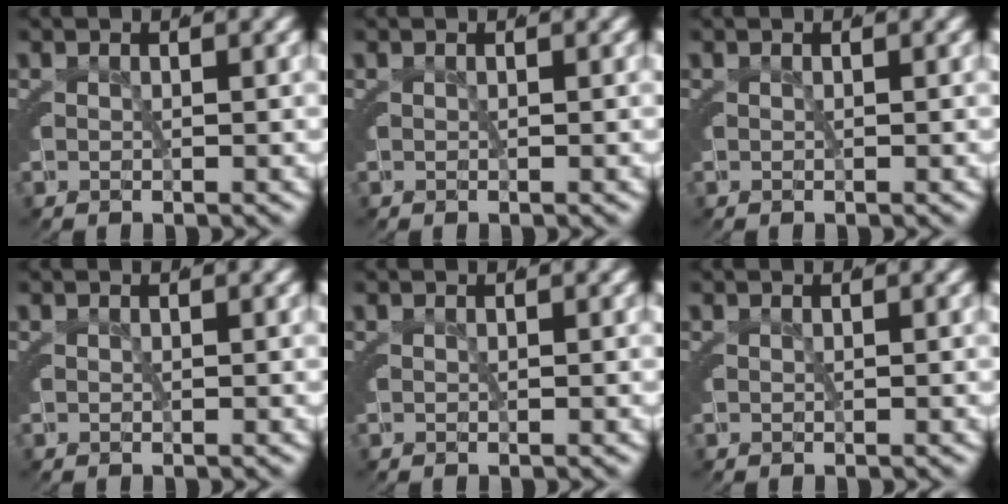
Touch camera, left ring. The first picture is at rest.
{"total": 0.0}
{"total": 0.0}
{"total": 0.0}
{"total": 0.0}
{"total": 0.0}